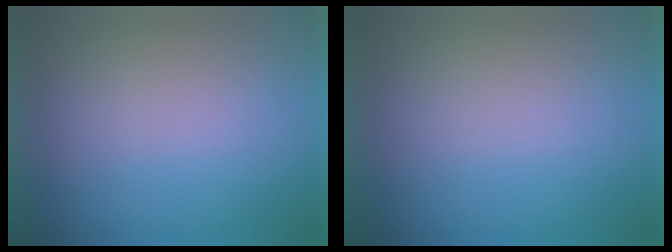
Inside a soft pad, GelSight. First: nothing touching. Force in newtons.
{"total": 0.0}